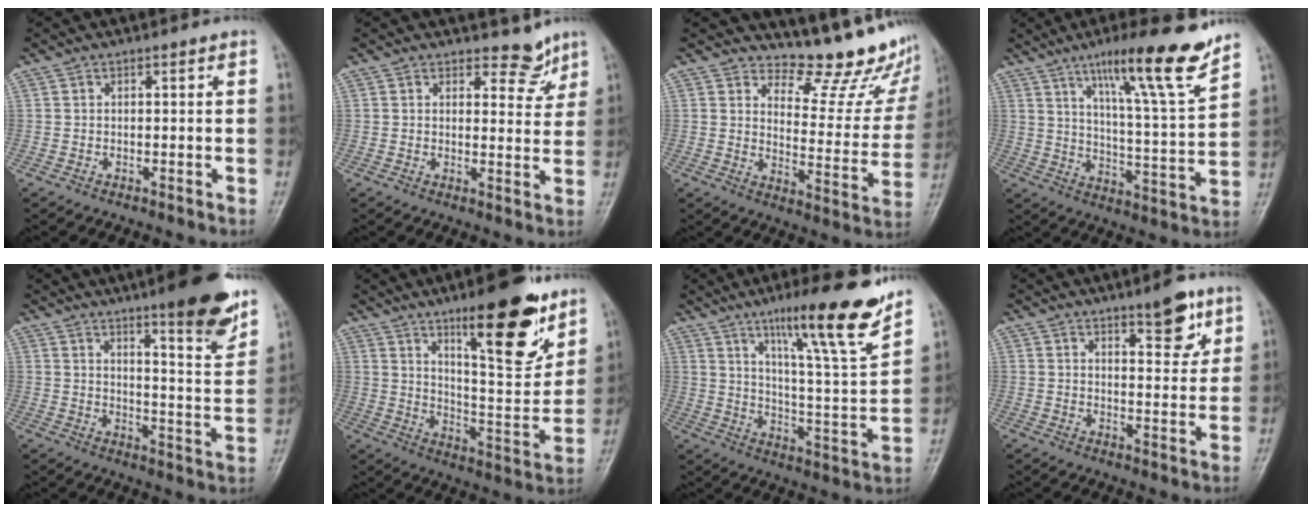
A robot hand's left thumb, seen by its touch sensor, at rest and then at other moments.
{"total": 4.7, "force": [3.8, 2.3, 1.2], "torque": [0.012, -0.031, 0.049]}
{"total": 16.5, "force": [14.2, 5.8, 6.0], "torque": [-0.025, -0.130, 0.167]}
{"total": 17.0, "force": [11.6, 1.5, 12.3], "torque": [-0.173, -0.067, 0.182]}
{"total": 14.1, "force": [9.7, 2.3, 10.0], "torque": [-0.111, -0.064, 0.139]}
{"total": 18.6, "force": [11.4, 5.1, 13.8], "torque": [-0.165, -0.075, 0.184]}
{"total": 18.2, "force": [12.4, 1.8, 13.2], "torque": [-0.180, -0.073, 0.194]}
{"total": 7.9, "force": [4.9, 2.7, 5.5], "torque": [-0.055, -0.030, 0.067]}